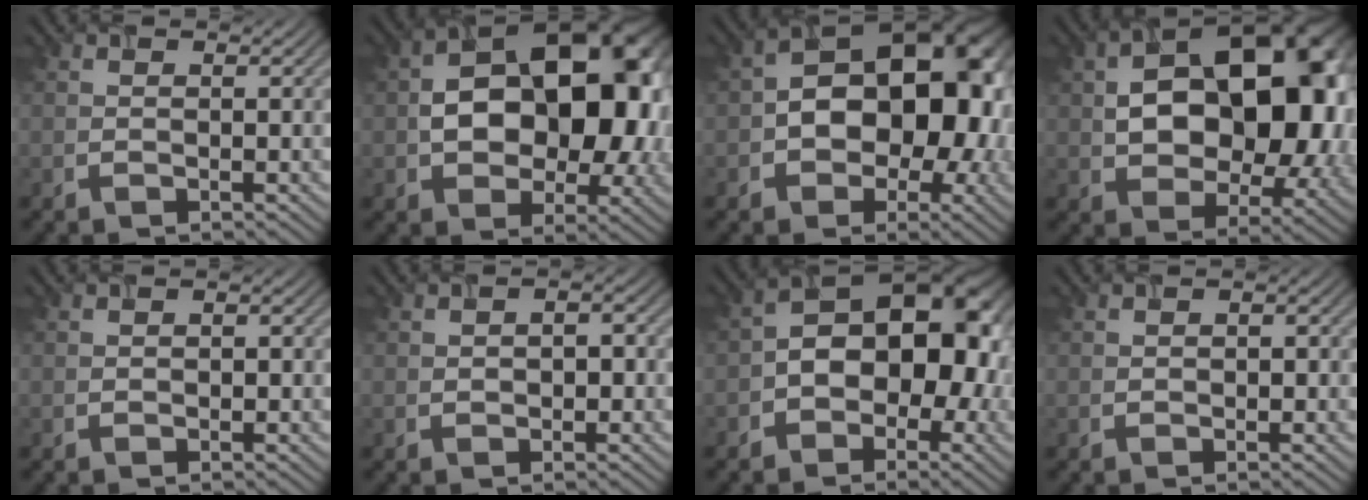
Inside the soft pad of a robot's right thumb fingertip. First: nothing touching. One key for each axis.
{"total": 15.2, "fx": 0.3, "fy": 10.3, "fz": 11.2, "tx": -0.140, "ty": 0.012, "tz": 0.006}
{"total": 15.0, "fx": -1.7, "fy": 10.1, "fz": 10.9, "tx": -0.120, "ty": 0.012, "tz": -0.034}
{"total": 16.8, "fx": 1.4, "fy": 11.2, "fz": 12.5, "tx": -0.179, "ty": -0.003, "tz": 0.036}
{"total": 0.7, "fx": -0.1, "fy": 0.5, "fz": 0.5, "tx": -0.003, "ty": 0.003, "tz": 0.002}
{"total": 2.2, "fx": -0.5, "fy": 1.5, "fz": 1.6, "tx": -0.022, "ty": 0.005, "tz": -0.006}
{"total": 12.0, "fx": -2.4, "fy": 8.0, "fz": 8.6, "tx": -0.091, "ty": 0.015, "tz": -0.052}
{"total": 1.0, "fx": -0.1, "fy": 0.7, "fz": 0.7, "tx": -0.005, "ty": 0.003, "tz": 0.002}